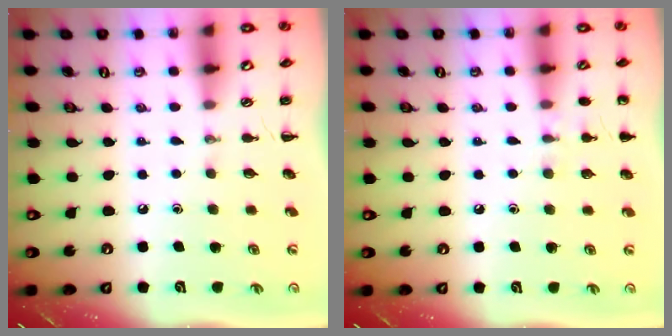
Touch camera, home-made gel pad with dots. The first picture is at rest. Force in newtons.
{"total": 6.3, "press": 6.0, "slide": 2.0}